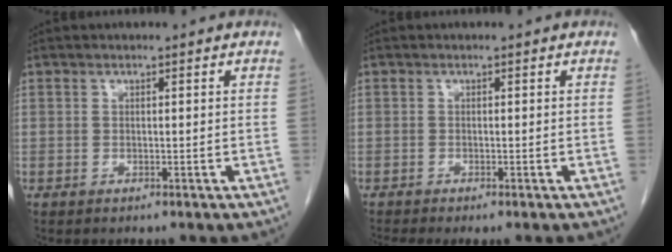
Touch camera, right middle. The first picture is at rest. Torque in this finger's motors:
{"motor_torque": [0.95, -0.76, 0.11, 0.07]}